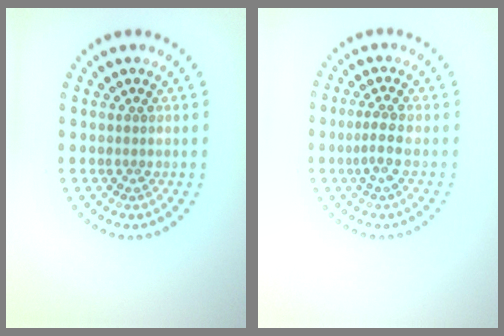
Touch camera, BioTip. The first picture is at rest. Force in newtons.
{"total": 1.6, "press": 1.3, "slide": 0.9}